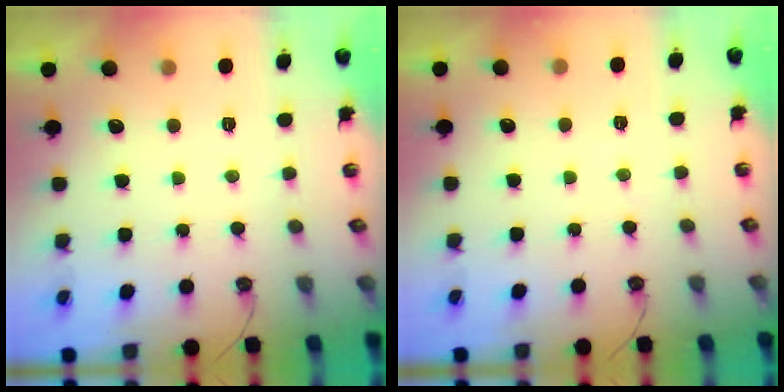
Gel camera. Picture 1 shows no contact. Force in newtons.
{"total": 3.2, "press": 3.1, "slide": 0.6}